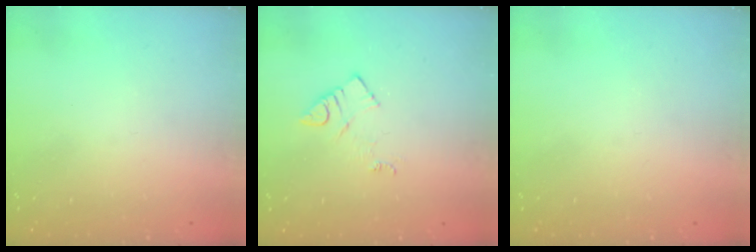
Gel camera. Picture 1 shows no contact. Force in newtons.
{"total": 5.7, "press": 5.7, "slide": 0.6}
{"total": 0.0}